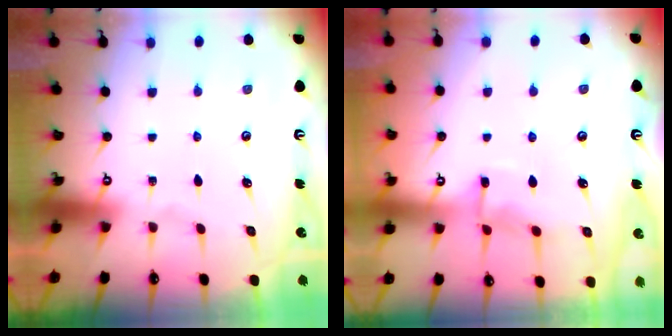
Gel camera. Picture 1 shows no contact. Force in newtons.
{"total": 7.2, "press": 7.1, "slide": 0.9}